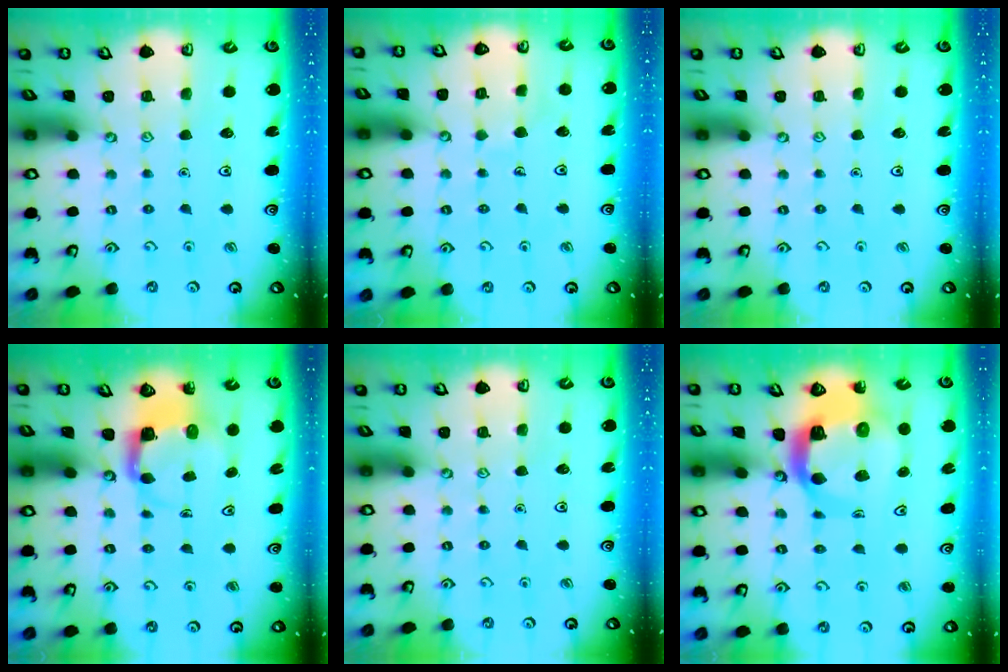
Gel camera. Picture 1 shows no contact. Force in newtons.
{"total": 3.6, "press": 3.6, "slide": 0.2}
{"total": 0.0}
{"total": 3.9, "press": 3.9, "slide": 0.2}
{"total": 0.0}
{"total": 11.1, "press": 11.0, "slide": 1.5}